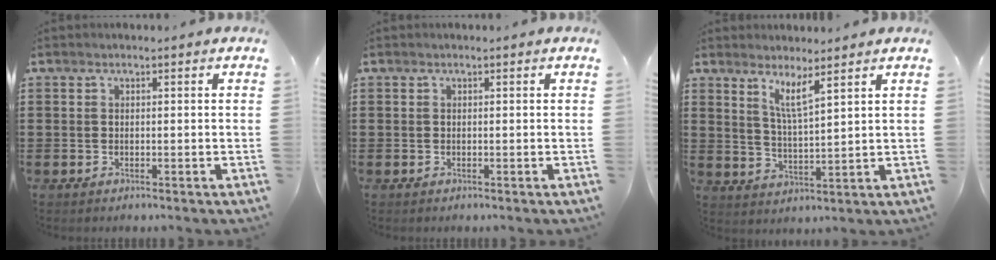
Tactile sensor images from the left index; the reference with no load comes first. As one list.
[{"total": 0.0}, {"total": 4.8, "force": [3.5, 0.1, 3.2], "torque": [-0.066, -0.013, 0.060]}]